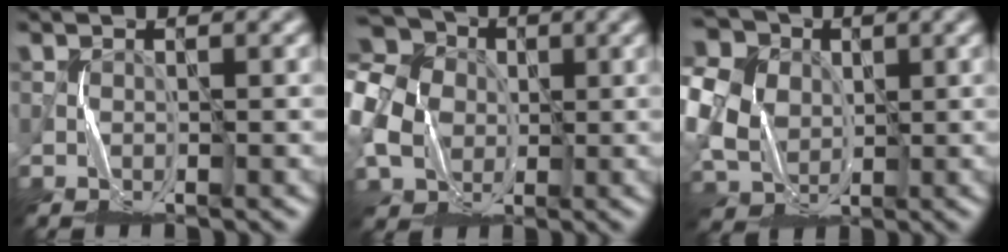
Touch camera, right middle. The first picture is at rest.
{"total": 9.0, "force": [-0.2, 7.6, 4.8], "torque": [-0.133, 0.009, -0.021]}
{"total": 12.4, "force": [2.6, 10.2, 6.5], "torque": [-0.159, 0.032, 0.022]}